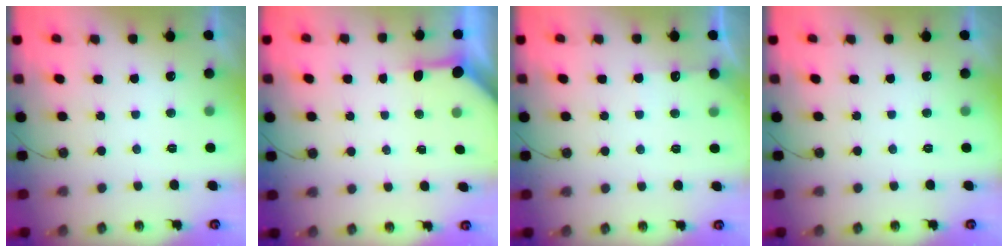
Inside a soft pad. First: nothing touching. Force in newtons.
{"total": 3.4, "press": 3.3, "slide": 0.4}
{"total": 5.9, "press": 5.9, "slide": 0.8}
{"total": 0.0}